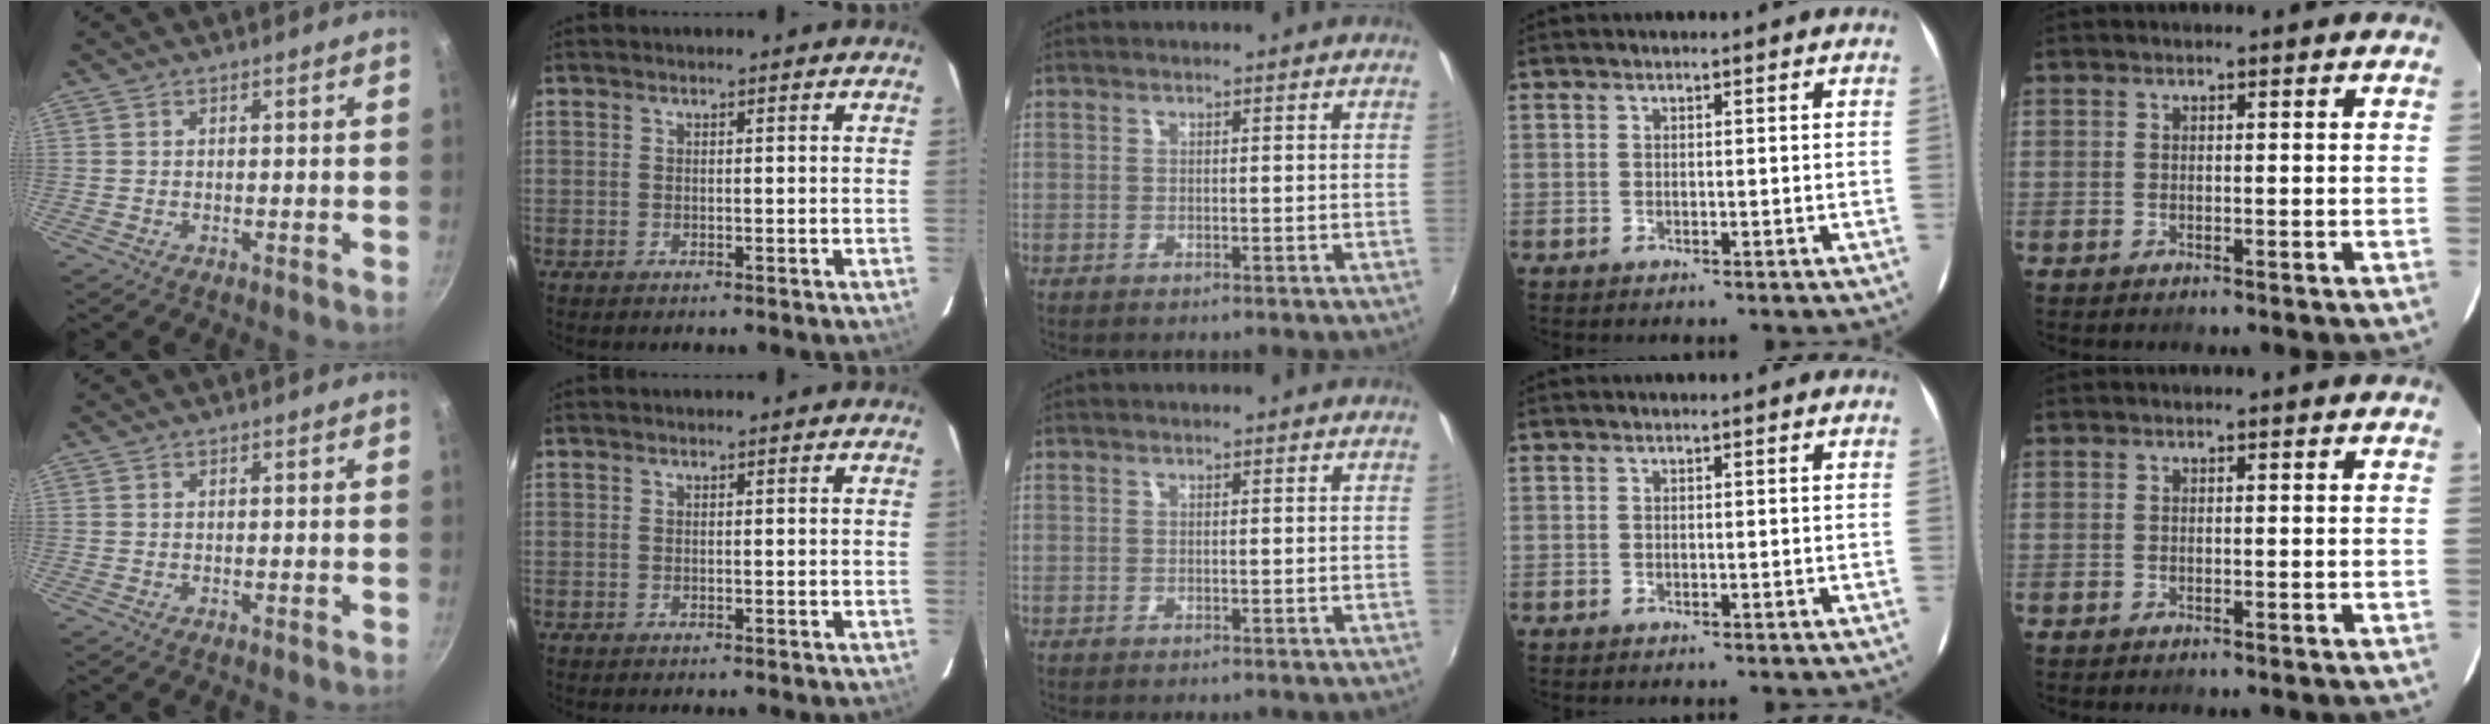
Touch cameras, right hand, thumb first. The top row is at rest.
{}